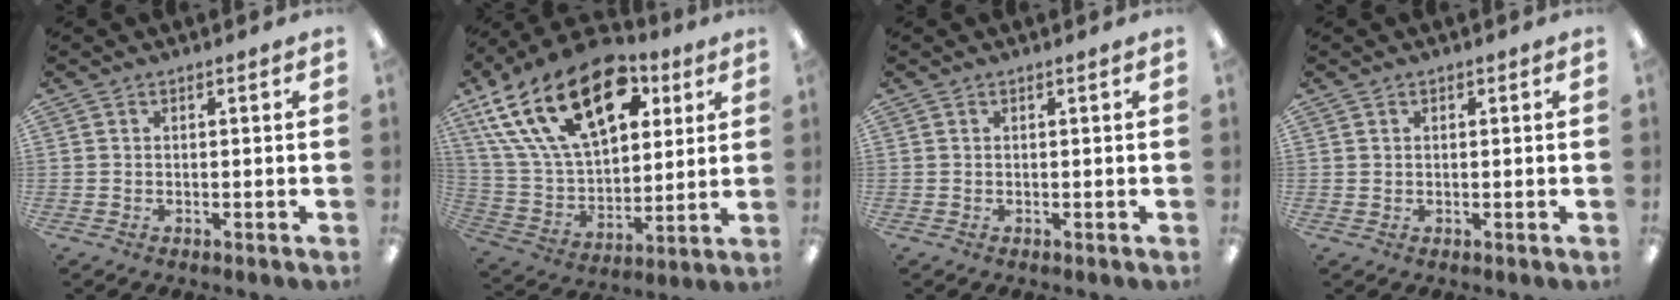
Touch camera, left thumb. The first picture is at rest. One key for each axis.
{"total": 27.0, "fx": 12.6, "fy": 15.9, "fz": 17.9, "tx": -0.330, "ty": -0.061, "tz": 0.224}
{"total": 0.0}
{"total": 0.7, "fx": 0.4, "fy": 0.6, "fz": 0.0, "tx": 0.000, "ty": 0.003, "tz": 0.007}